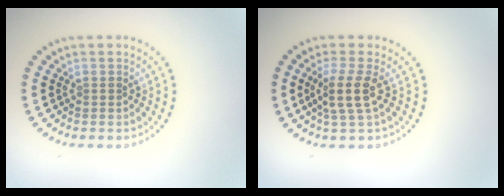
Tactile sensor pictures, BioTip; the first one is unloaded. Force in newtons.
{"total": 2.8, "press": 2.3, "slide": 1.6}